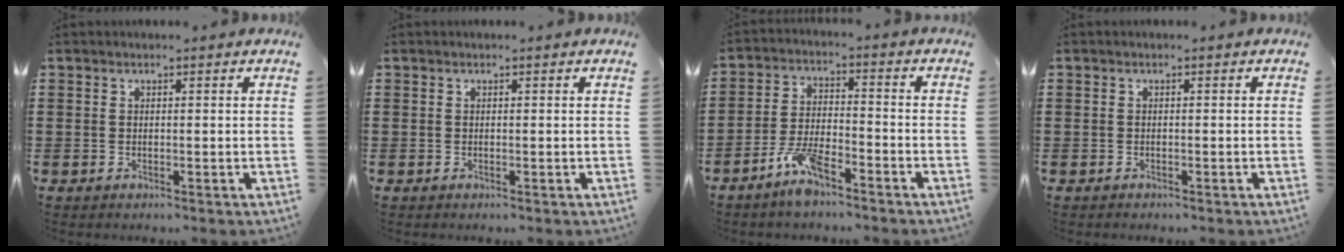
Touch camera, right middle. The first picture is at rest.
{"total": 0.0}
{"total": 6.2, "force": [-4.8, 1.5, 3.7], "torque": [-0.086, 0.003, -0.094]}
{"total": 0.9, "force": [-0.7, 0.5, -0.1], "torque": [0.004, 0.003, -0.018]}